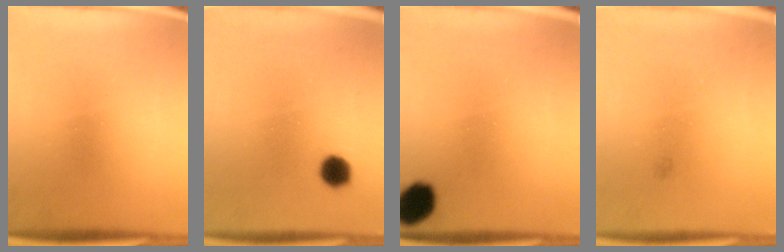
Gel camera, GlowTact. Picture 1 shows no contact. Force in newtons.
{"total": 4.0}
{"total": 7.7}
{"total": 0.6}